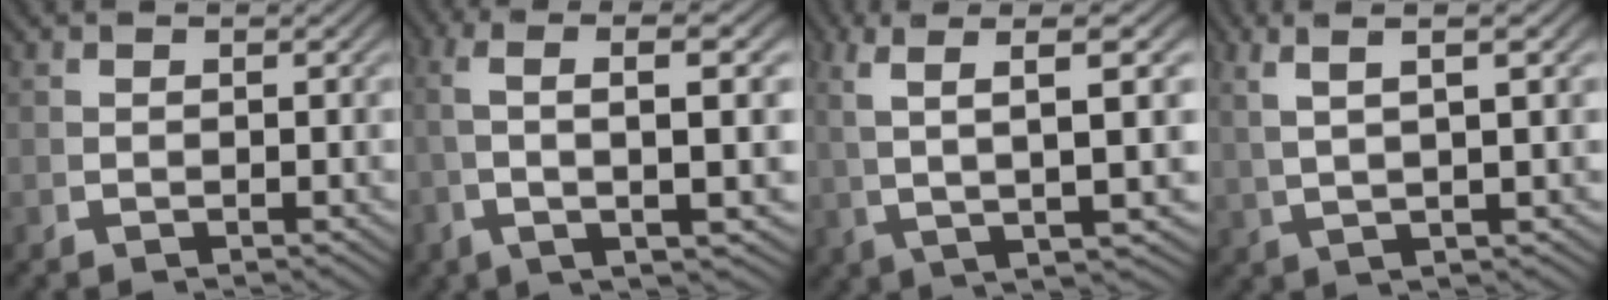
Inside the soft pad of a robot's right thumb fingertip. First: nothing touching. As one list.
[{"total": 8.6, "force": [2.8, 1.8, 8.0], "torque": [-0.130, 0.026, 0.038]}, {"total": 10.3, "force": [4.1, 3.1, 9.0], "torque": [-0.137, 0.035, 0.056]}, {"total": 6.3, "force": [3.4, 1.3, 5.2], "torque": [-0.077, 0.024, 0.055]}]